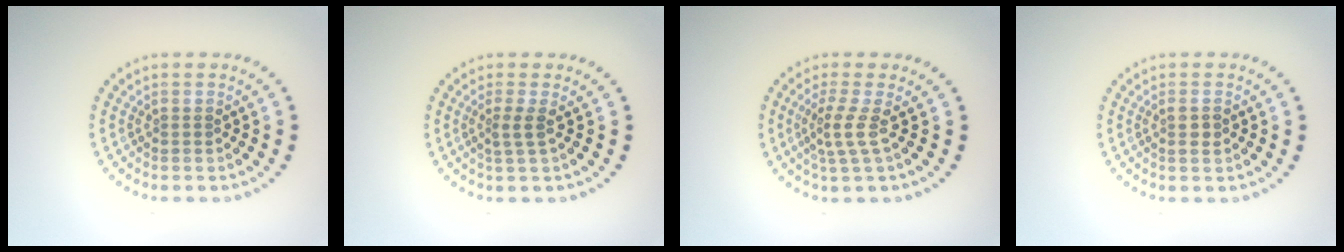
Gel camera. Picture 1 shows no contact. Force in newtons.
{"total": 1.4, "press": 0.9, "slide": 1.1}
{"total": 2.4, "press": 1.6, "slide": 1.8}
{"total": 1.2, "press": 1.1, "slide": 0.4}